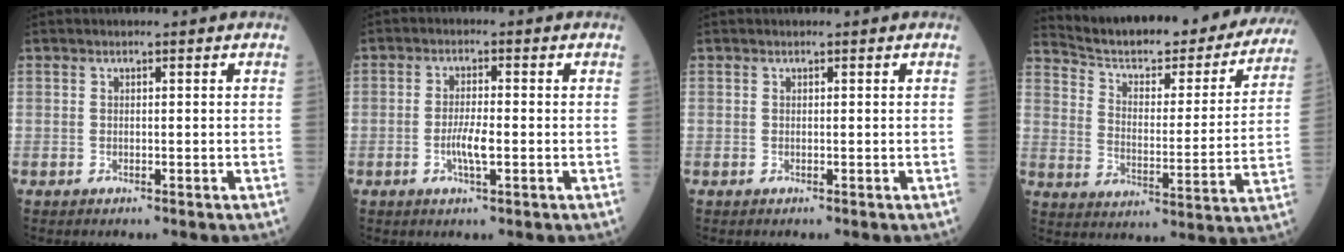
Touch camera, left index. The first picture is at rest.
{"total": 3.6, "force": [-0.9, 0.5, 3.4], "torque": [-0.071, -0.003, -0.018]}
{"total": 0.0}
{"total": 27.5, "force": [24.8, 6.0, 10.4], "torque": [-0.158, -0.046, 0.322]}